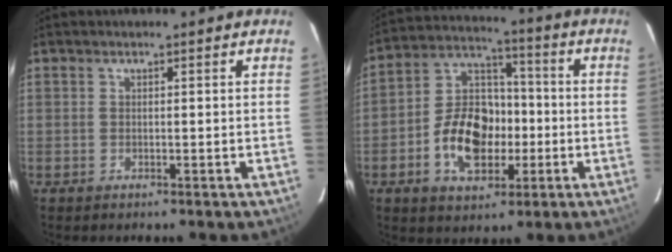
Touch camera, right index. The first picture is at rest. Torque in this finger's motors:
{"motor_torque": [1.26, -0.89, 0.52, 0.08]}